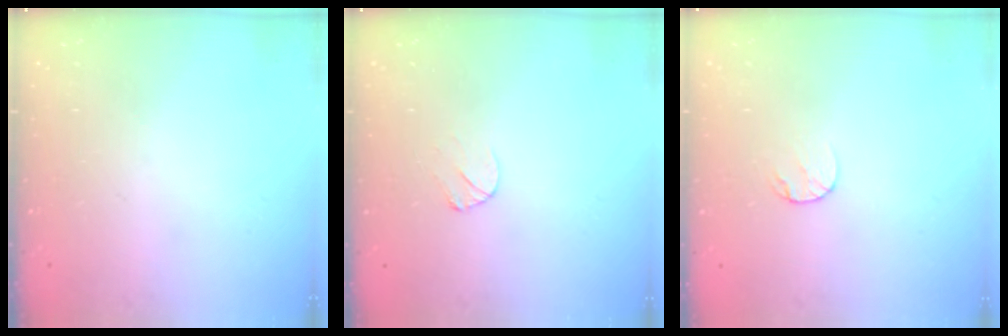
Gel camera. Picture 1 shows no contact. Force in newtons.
{"total": 4.7, "press": 4.7, "slide": 0.3}
{"total": 4.9, "press": 4.8, "slide": 0.4}